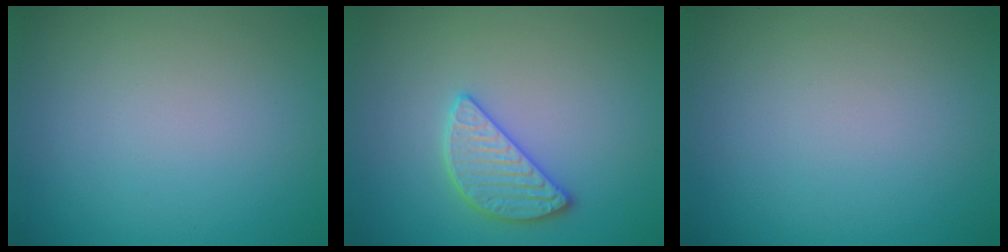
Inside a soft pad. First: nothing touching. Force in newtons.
{"total": 2.8, "press": 2.8, "slide": 0.3}
{"total": 0.0}